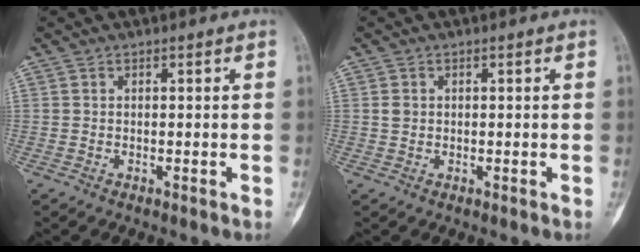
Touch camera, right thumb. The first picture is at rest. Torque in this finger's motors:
{"motor_torque": [0.14, 0.20, 0.18, -0.01, 0.01]}